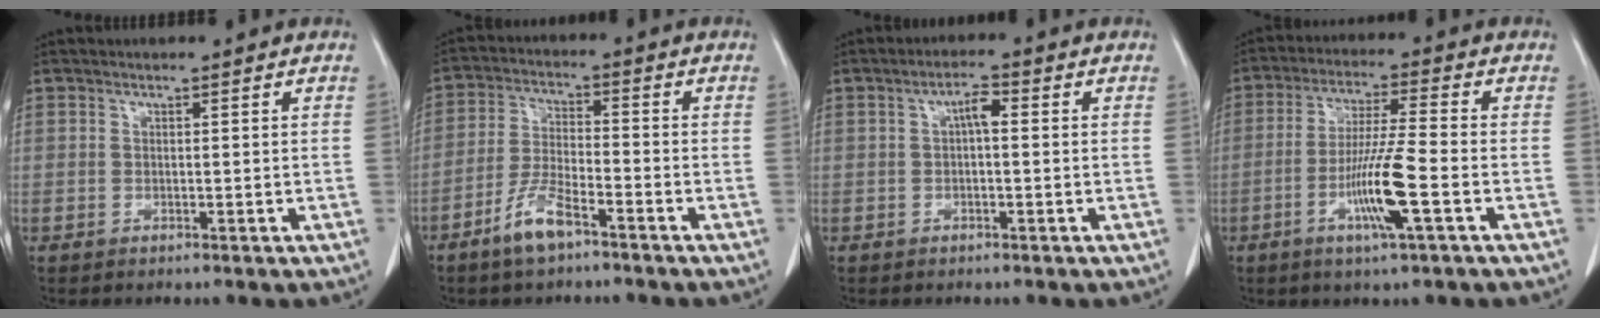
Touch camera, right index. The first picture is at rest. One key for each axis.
{"total": 6.7, "fx": -4.6, "fy": 1.6, "fz": 4.7, "tx": -0.103, "ty": -0.004, "tz": -0.090}
{"total": 2.8, "fx": 0.3, "fy": 0.9, "fz": 2.6, "tx": -0.049, "ty": 0.011, "tz": 0.004}
{"total": 9.7, "fx": -3.2, "fy": -0.3, "fz": 9.1, "tx": -0.175, "ty": -0.012, "tz": -0.060}